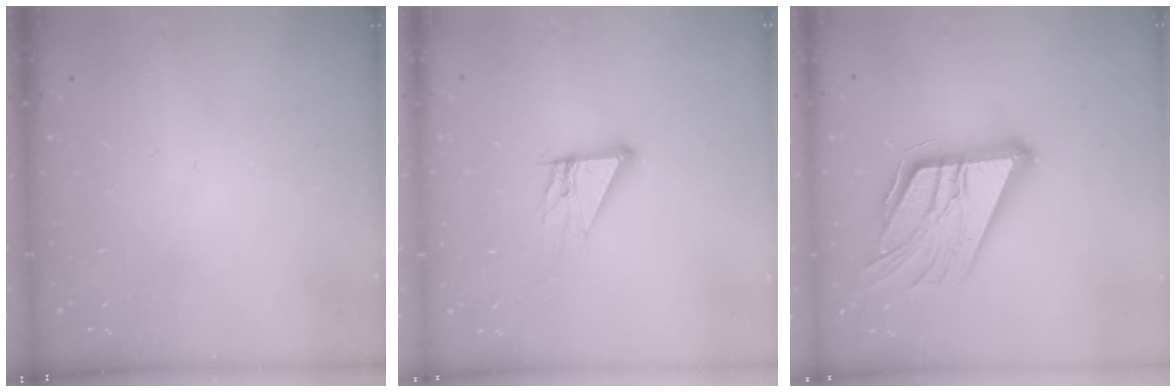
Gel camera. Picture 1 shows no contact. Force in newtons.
{"total": 9.0, "press": 9.0, "slide": 0.7}
{"total": 21.6, "press": 21.5, "slide": 2.3}